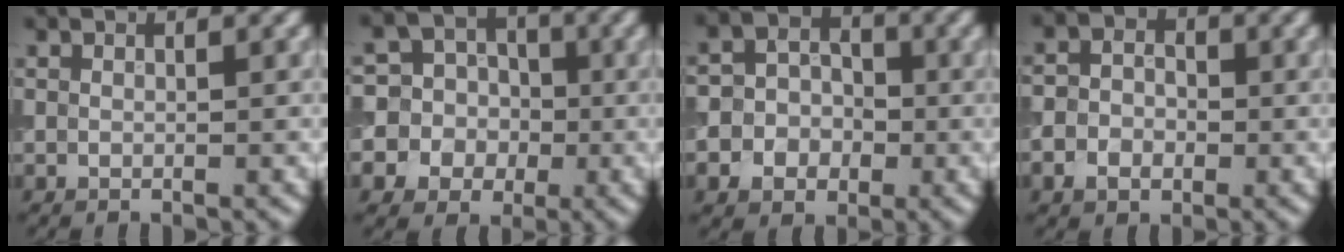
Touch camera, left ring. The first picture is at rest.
{"total": 11.1, "force": [-0.7, 10.8, 2.3], "torque": [-0.083, 0.018, -0.032]}
{"total": 7.6, "force": [-2.5, 6.8, 2.3], "torque": [-0.029, -0.004, -0.059]}
{"total": 3.7, "force": [-1.3, 2.9, 1.8], "torque": [-0.018, -0.002, -0.029]}